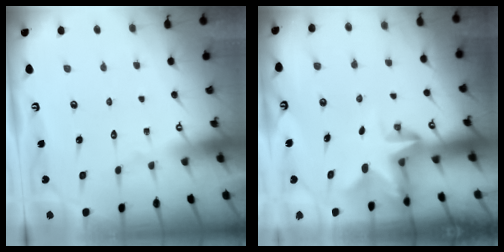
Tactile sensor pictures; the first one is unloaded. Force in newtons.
{"total": 2.5, "press": 2.5, "slide": 0.4}